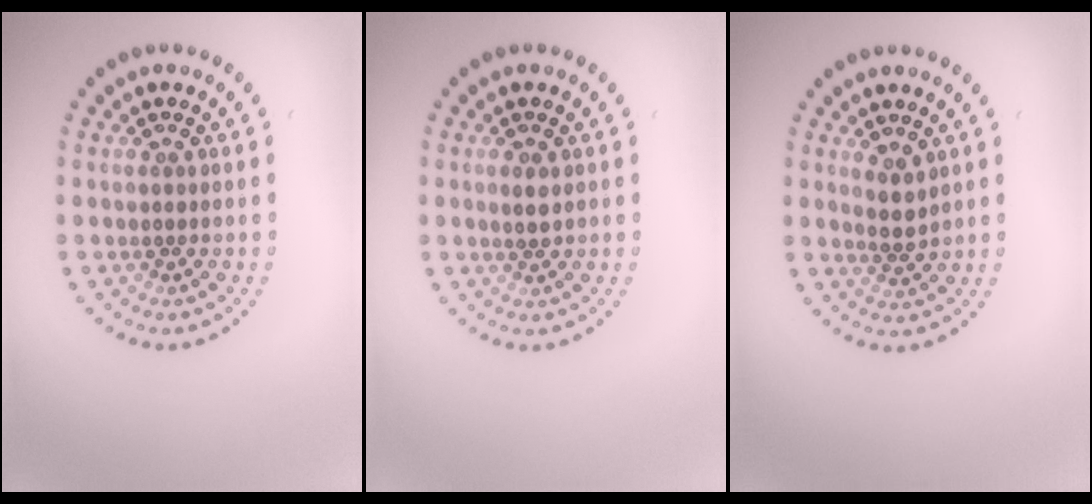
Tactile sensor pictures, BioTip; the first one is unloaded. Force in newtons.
{"total": 1.1, "press": 1.1, "slide": 0.4}
{"total": 1.8, "press": 1.4, "slide": 1.0}